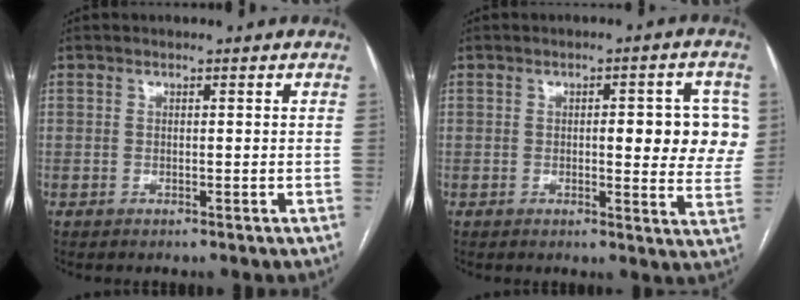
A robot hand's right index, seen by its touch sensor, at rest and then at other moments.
{"total": 9.7, "force": [1.6, 2.9, 9.1], "torque": [-0.096, 0.007, 0.015]}